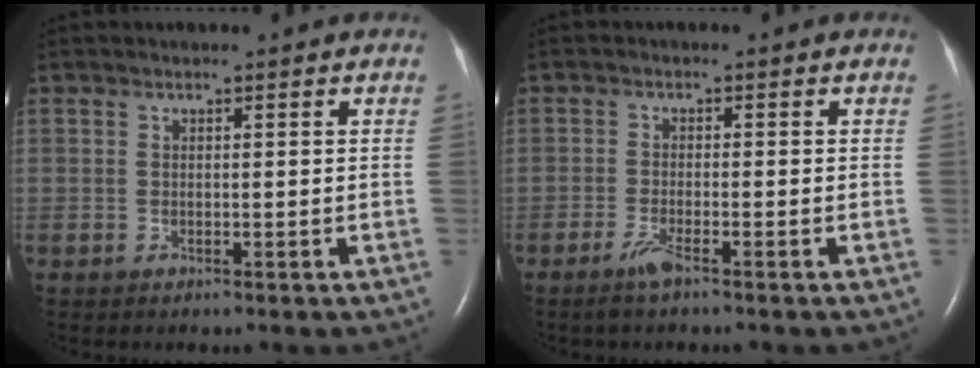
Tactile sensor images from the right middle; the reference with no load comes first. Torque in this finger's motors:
{"motor_torque": [0.56, -0.56, 0.07, 0.03]}